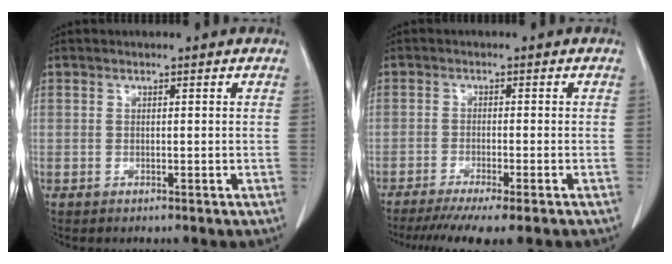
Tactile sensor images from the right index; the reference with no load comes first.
{"total": 9.6, "force": [-7.6, 0.4, 5.8], "torque": [-0.076, -0.019, -0.115]}